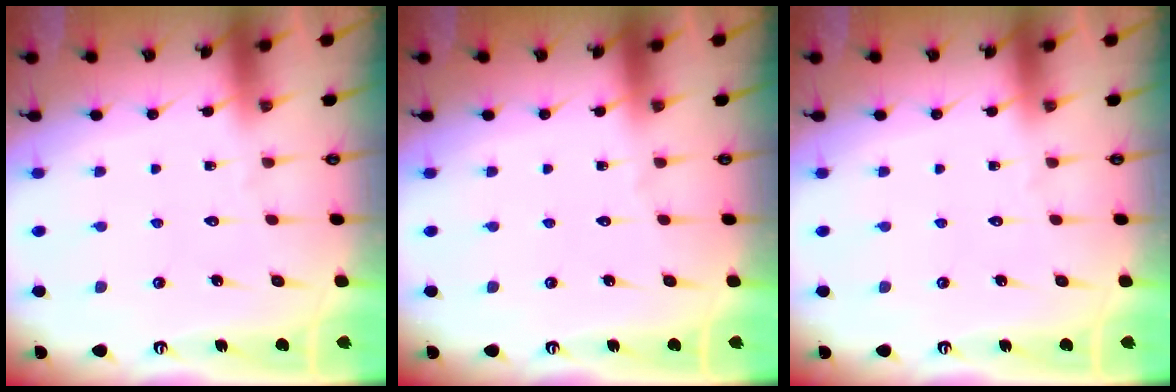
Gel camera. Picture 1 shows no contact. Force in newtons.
{"total": 0.0}
{"total": 0.0}